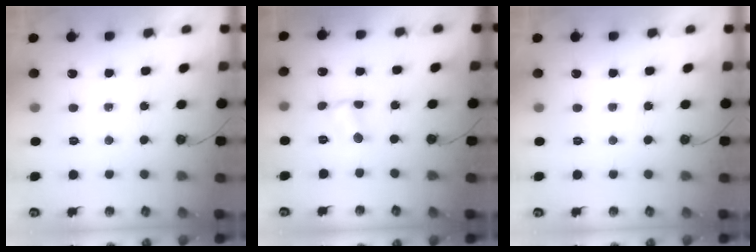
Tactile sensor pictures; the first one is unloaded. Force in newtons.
{"total": 2.1, "press": 2.1, "slide": 0.3}
{"total": 0.0}